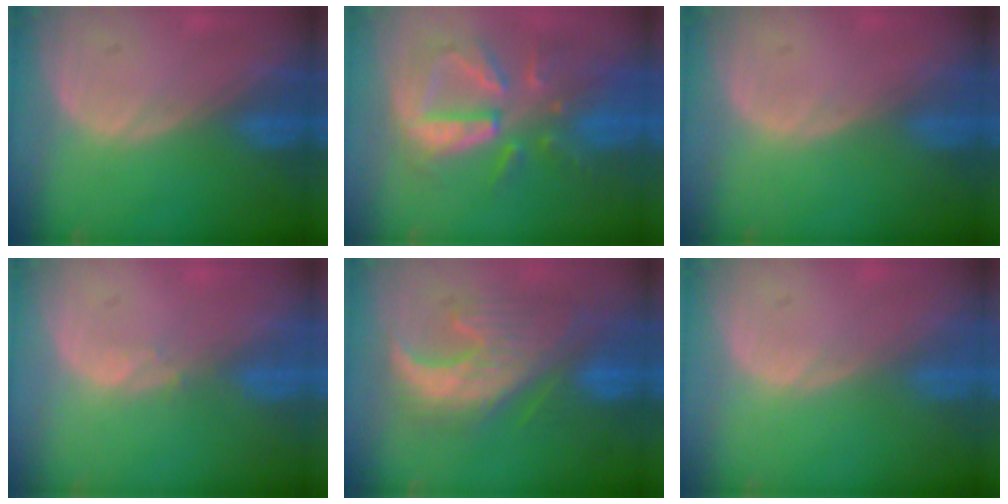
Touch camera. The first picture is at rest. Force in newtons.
{"total": 10.3, "press": 9.2, "slide": 4.6}
{"total": 0.0}
{"total": 0.7, "press": 0.7, "slide": 0.2}
{"total": 10.0, "press": 9.8, "slide": 1.9}
{"total": 0.0}